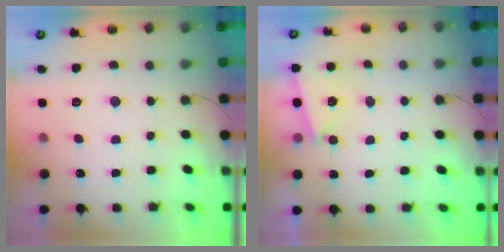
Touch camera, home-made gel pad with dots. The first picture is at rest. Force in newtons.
{"total": 1.7, "press": 0.9, "slide": 1.5}